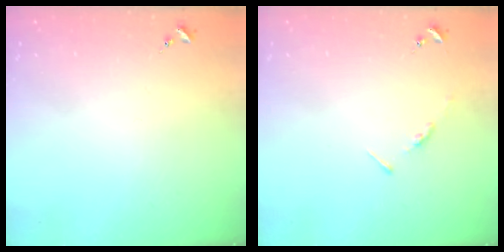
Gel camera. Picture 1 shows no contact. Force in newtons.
{"total": 3.4, "press": 3.4, "slide": 0.3}